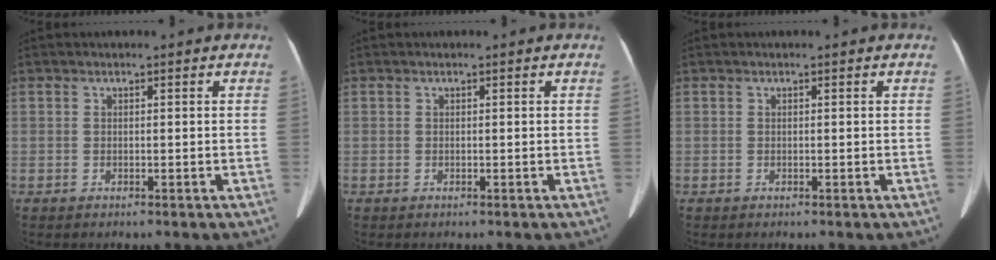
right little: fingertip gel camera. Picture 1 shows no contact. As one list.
[{"total": 0.0}, {"total": 0.0}]